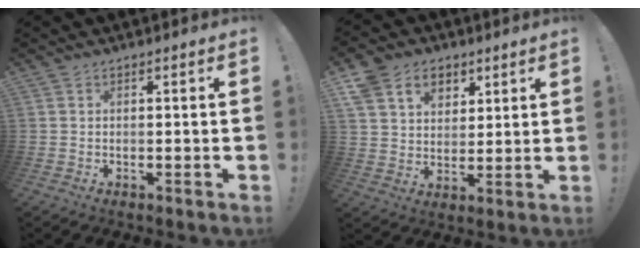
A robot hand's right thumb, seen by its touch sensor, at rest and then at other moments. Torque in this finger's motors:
{"motor_torque": [0.80, 2.19, 0.19, 0.03, 0.02]}